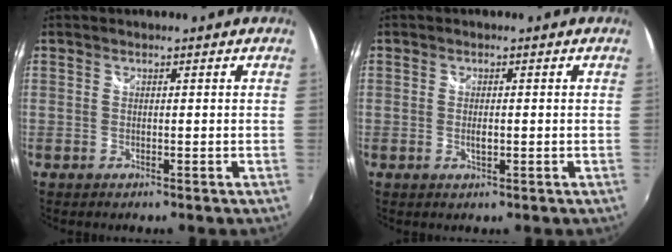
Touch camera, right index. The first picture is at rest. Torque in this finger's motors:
{"motor_torque": [0.11, -0.02, 0.13, 0.02]}